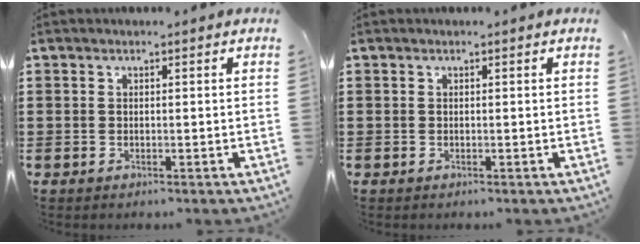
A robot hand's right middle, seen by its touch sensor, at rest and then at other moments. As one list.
[{"total": 0.0}]